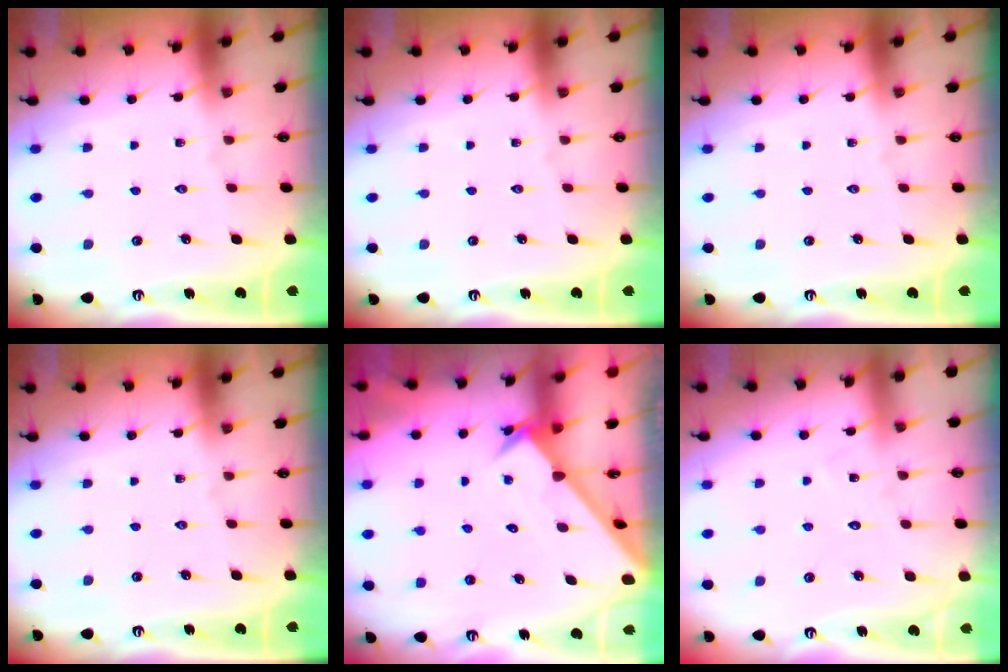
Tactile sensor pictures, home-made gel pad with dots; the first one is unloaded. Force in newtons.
{"total": 0.0}
{"total": 0.0}
{"total": 0.0}
{"total": 2.5, "press": 2.5, "slide": 0.2}
{"total": 5.6, "press": 5.6, "slide": 0.4}